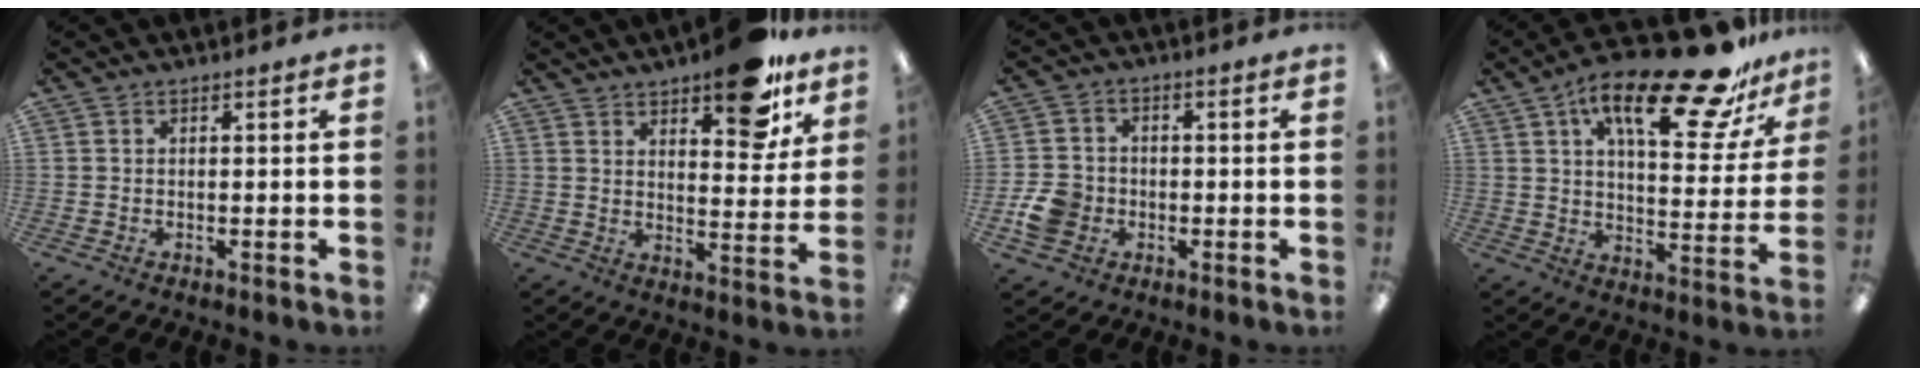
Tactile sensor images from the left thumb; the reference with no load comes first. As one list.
[{"total": 13.6, "force": [9.9, 5.2, 7.7], "torque": [-0.079, -0.069, 0.165]}, {"total": 7.3, "force": [-2.2, 6.2, 3.1], "torque": [-0.063, 0.015, -0.039]}, {"total": 23.7, "force": [14.6, 8.1, 16.8], "torque": [-0.248, -0.082, 0.234]}]